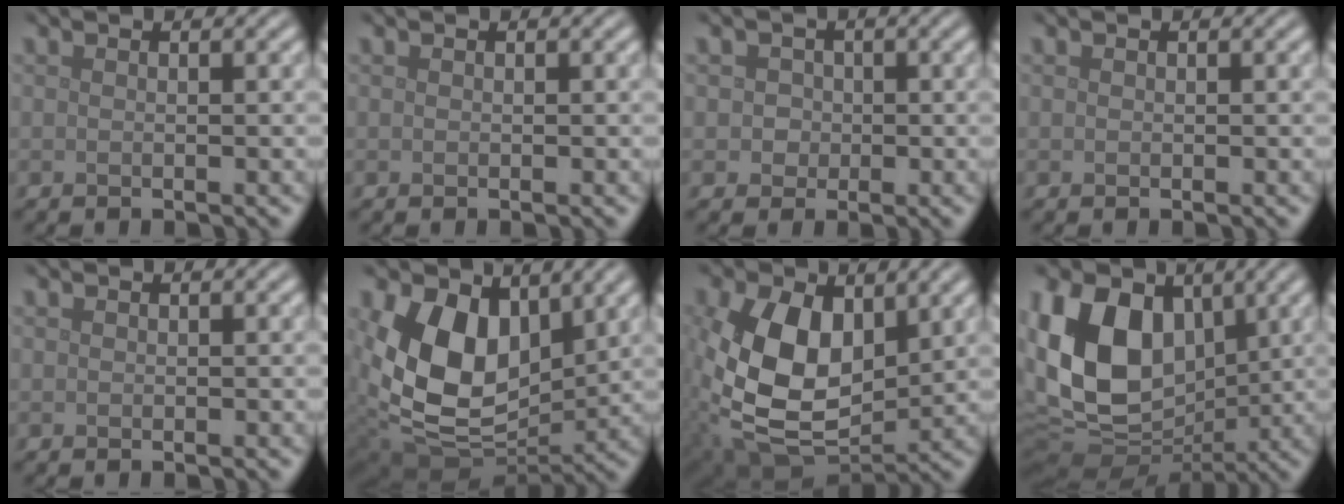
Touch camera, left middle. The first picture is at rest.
{"total": 0.0}
{"total": 2.3, "force": [0.5, 2.1, 0.8], "torque": [0.004, 0.008, -0.001]}
{"total": 0.0}
{"total": 0.0}
{"total": 11.0, "force": [3.3, 7.3, 7.5], "torque": [-0.156, -0.019, 0.061]}
{"total": 11.7, "force": [1.5, 7.5, 8.9], "torque": [-0.205, -0.014, 0.034]}
{"total": 13.9, "force": [2.2, 9.8, 9.5], "torque": [-0.212, 0.007, 0.031]}